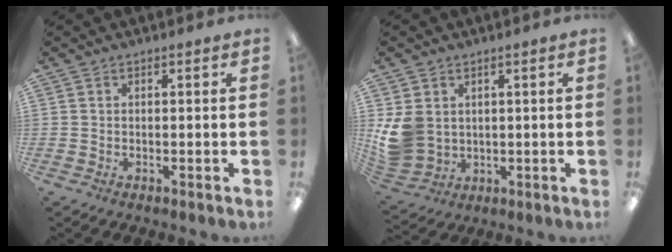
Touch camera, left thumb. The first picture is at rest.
{"total": 8.2, "force": [1.9, 7.0, 3.8], "torque": [-0.099, 0.000, 0.041]}